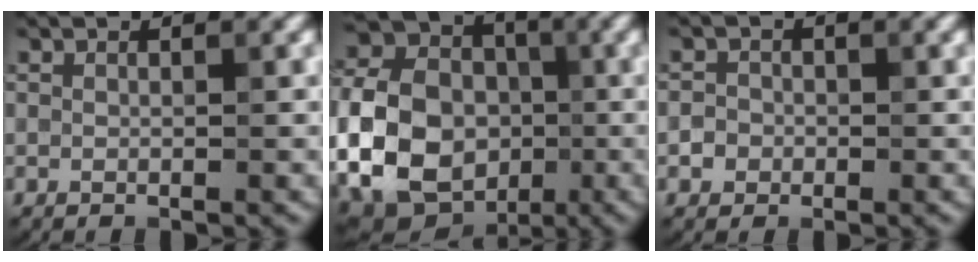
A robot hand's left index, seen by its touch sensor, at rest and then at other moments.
{"total": 18.2, "force": [-2.9, 15.6, 9.0], "torque": [-0.204, 0.006, -0.084]}
{"total": 2.1, "force": [-0.5, 2.0, 0.5], "torque": [0.016, 0.016, -0.025]}